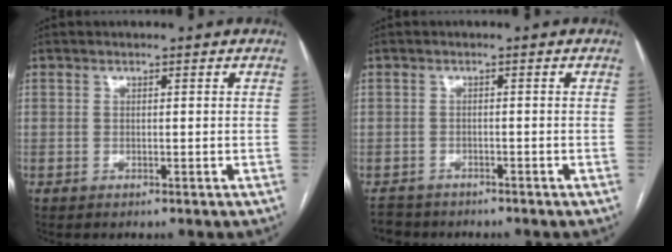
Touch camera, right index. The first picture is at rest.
{"total": 3.1, "force": [-2.8, 1.4, -0.5], "torque": [0.003, -0.003, -0.051]}